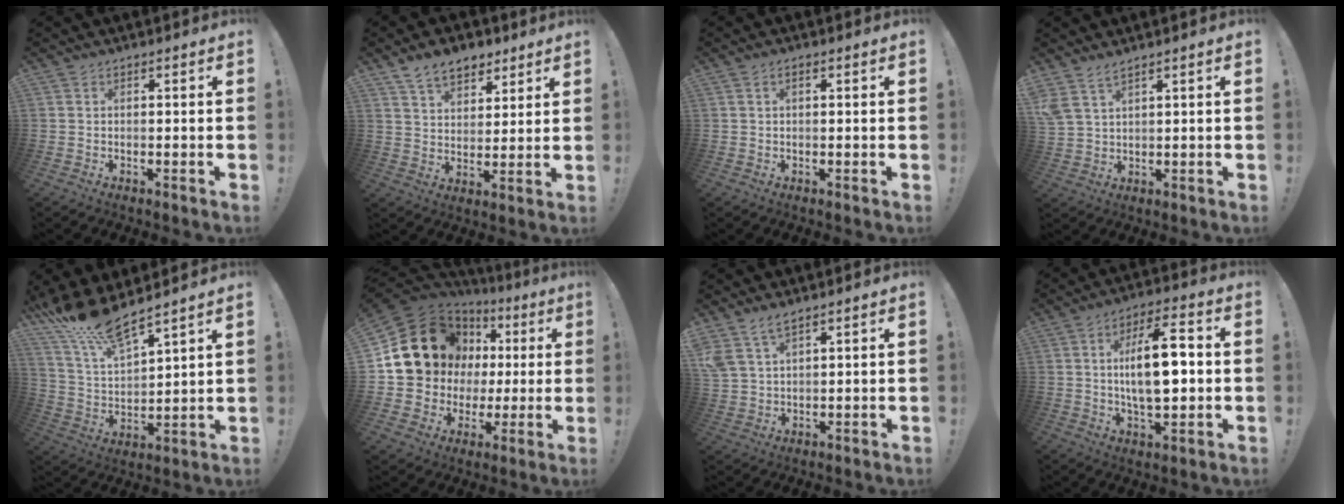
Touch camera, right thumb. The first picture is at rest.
{"total": 9.9, "force": [6.8, 6.1, 3.9], "torque": [-0.059, -0.035, 0.131]}
{"total": 1.0, "force": [0.2, 0.5, 0.9], "torque": [-0.018, 0.002, 0.003]}
{"total": 5.0, "force": [4.0, 1.4, 2.8], "torque": [-0.067, -0.013, 0.079]}
{"total": 13.8, "force": [12.2, 2.0, 6.1], "torque": [-0.141, -0.092, 0.221]}
{"total": 17.0, "force": [6.8, 13.6, 7.6], "torque": [-0.120, -0.035, 0.158]}
{"total": 6.1, "force": [4.7, 2.4, 3.1], "torque": [-0.068, -0.015, 0.093]}
{"total": 14.9, "force": [0.6, 6.4, 13.4], "torque": [-0.226, 0.005, 0.004]}